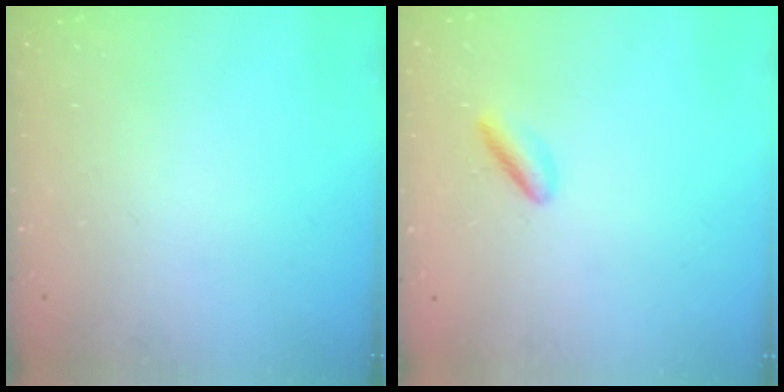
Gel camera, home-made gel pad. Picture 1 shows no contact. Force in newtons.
{"total": 2.9, "press": 2.9, "slide": 0.4}